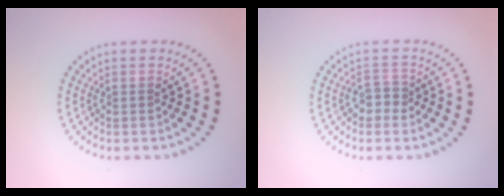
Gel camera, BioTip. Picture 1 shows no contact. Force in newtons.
{"total": 1.8, "press": 1.7, "slide": 0.8}